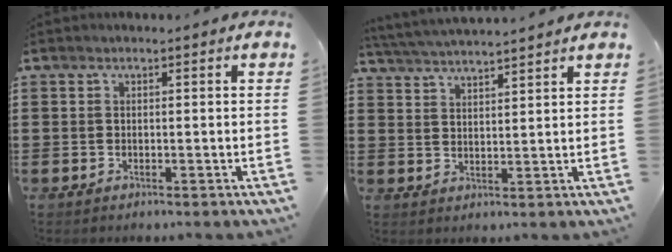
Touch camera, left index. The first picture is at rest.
{"total": 3.6, "force": [3.5, -0.5, 0.4], "torque": [-0.020, -0.016, 0.062]}